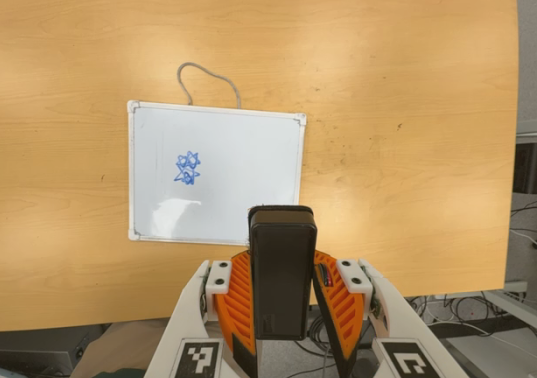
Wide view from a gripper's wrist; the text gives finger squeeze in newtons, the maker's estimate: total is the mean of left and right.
{"total": 5.6, "left": 4.4, "right": 6.8}